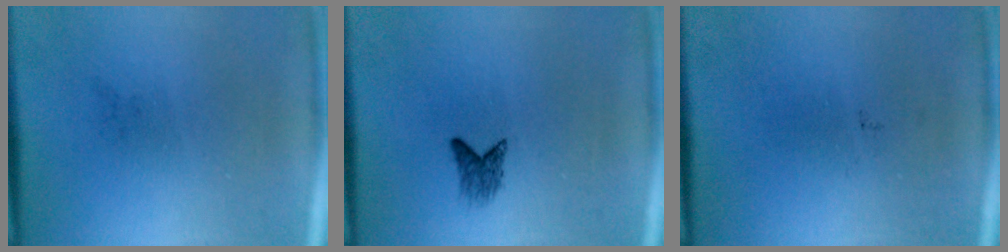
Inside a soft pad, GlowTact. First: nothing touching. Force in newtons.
{"total": 1.9}
{"total": 0.0}